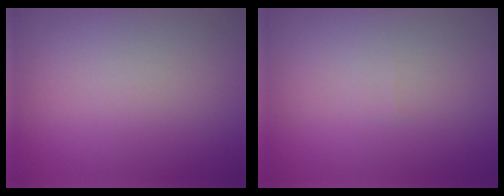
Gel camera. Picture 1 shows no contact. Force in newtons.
{"total": 0.0}